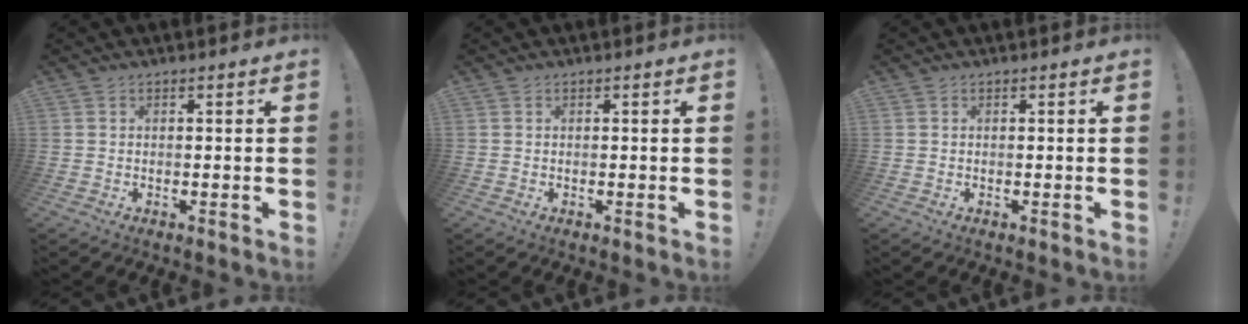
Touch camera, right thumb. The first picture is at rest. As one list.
[{"total": 0.0}, {"total": 0.0}]